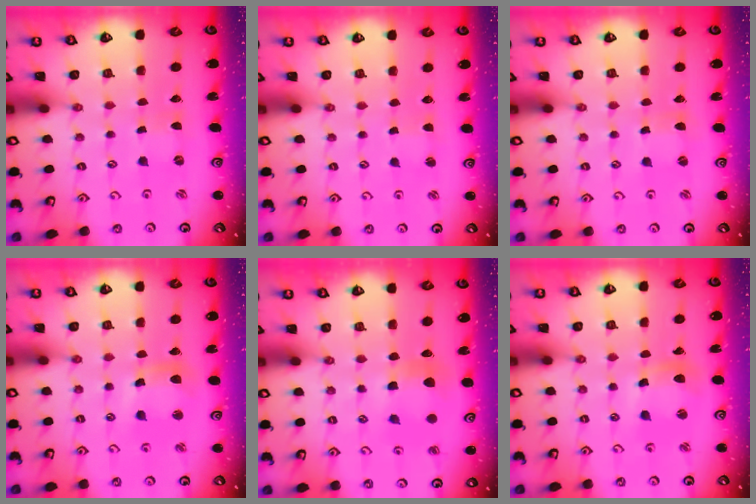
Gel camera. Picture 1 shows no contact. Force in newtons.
{"total": 1.6, "press": 1.6, "slide": 0.3}
{"total": 0.7, "press": 0.7, "slide": 0.2}
{"total": 9.6, "press": 9.5, "slide": 1.2}
{"total": 9.5, "press": 9.5, "slide": 0.7}
{"total": 9.7, "press": 9.7, "slide": 1.1}